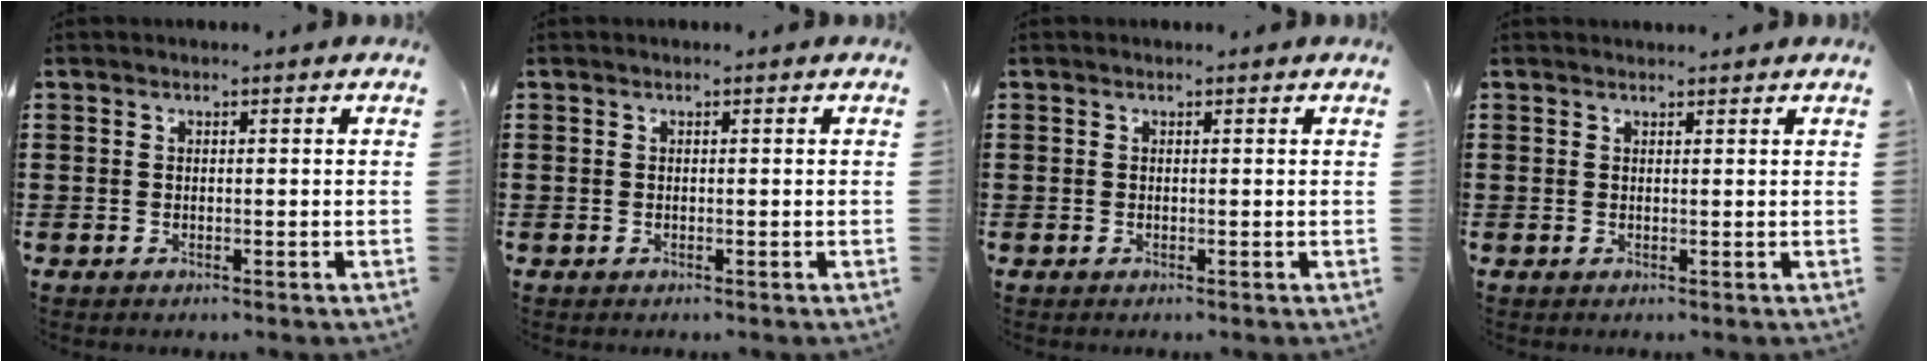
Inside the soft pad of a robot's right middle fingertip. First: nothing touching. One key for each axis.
{"total": 0.0}
{"total": 0.0}
{"total": 0.8, "fx": 0.8, "fy": 0.0, "fz": 0.0, "tx": -0.002, "ty": -0.002, "tz": 0.016}